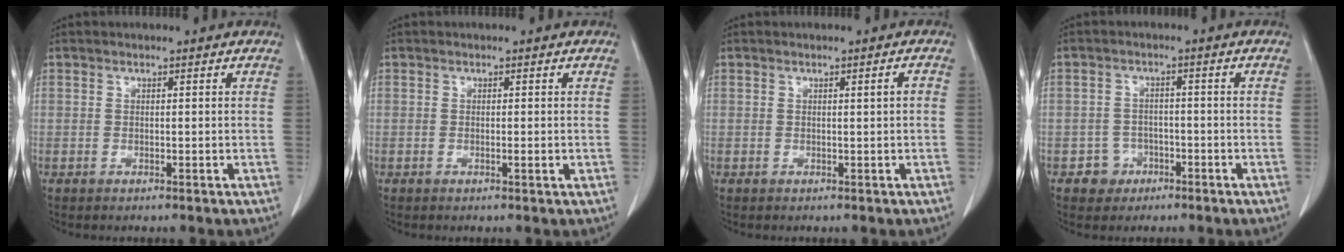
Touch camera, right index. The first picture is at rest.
{"total": 0.9, "force": [-0.2, 0.0, 0.9], "torque": [-0.011, -0.002, -0.001]}
{"total": 0.9, "force": [0.1, 0.0, 0.9], "torque": [-0.016, 0.002, 0.003]}
{"total": 3.3, "force": [-1.6, 2.9, 0.0], "torque": [0.006, 0.016, -0.022]}